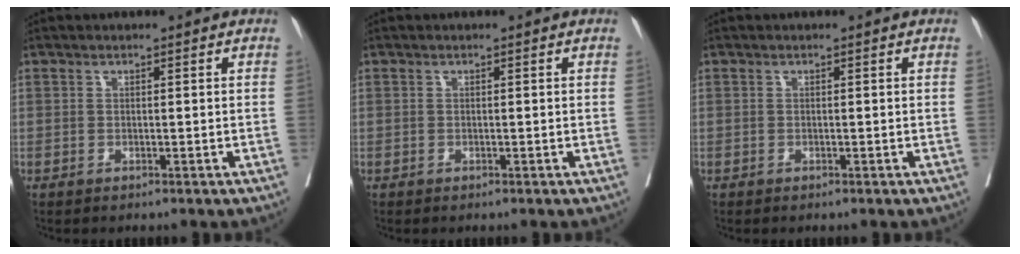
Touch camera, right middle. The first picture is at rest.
{"total": 0.0}
{"total": 0.0}